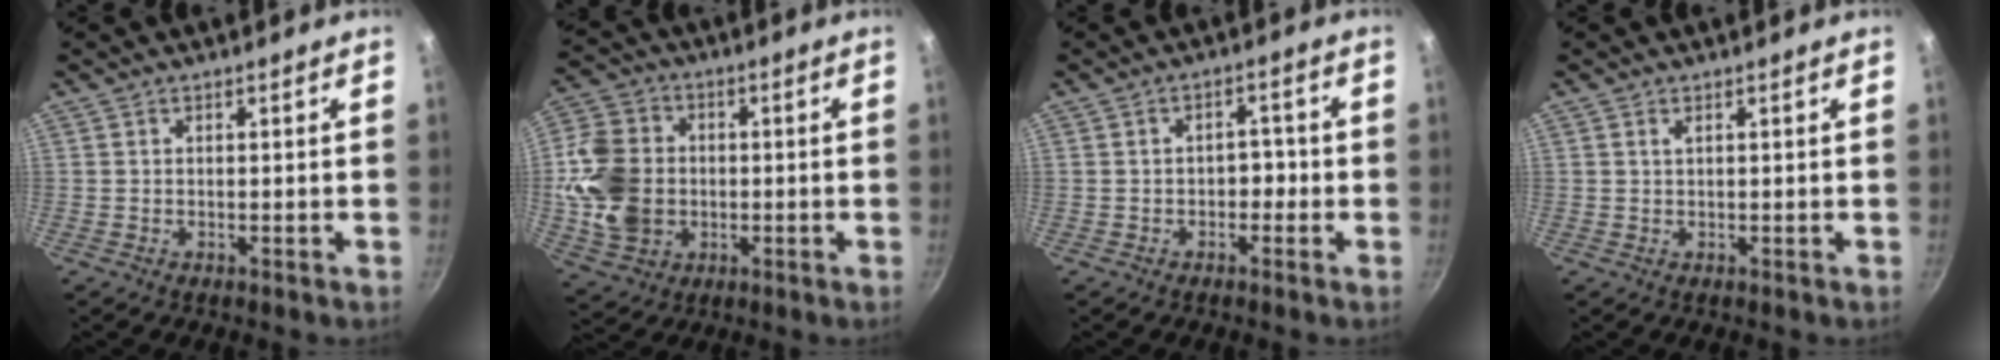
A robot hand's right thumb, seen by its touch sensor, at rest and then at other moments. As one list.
[{"total": 16.3, "force": [-1.0, 13.0, 9.8], "torque": [-0.190, 0.014, -0.020]}, {"total": 3.1, "force": [-1.0, 2.3, 1.9], "torque": [-0.008, 0.015, -0.021]}, {"total": 0.6, "force": [0.3, 0.3, 0.5], "torque": [-0.010, 0.002, 0.007]}]